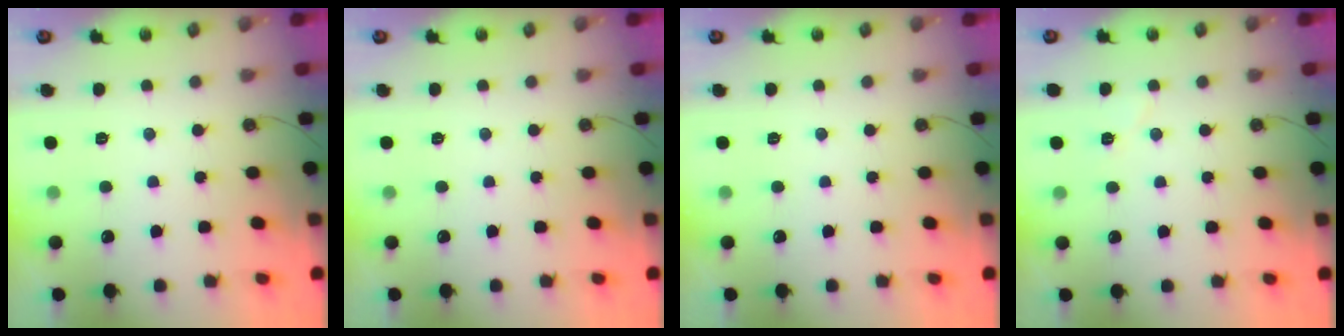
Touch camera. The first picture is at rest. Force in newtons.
{"total": 0.0}
{"total": 0.0}
{"total": 5.3, "press": 5.0, "slide": 1.8}